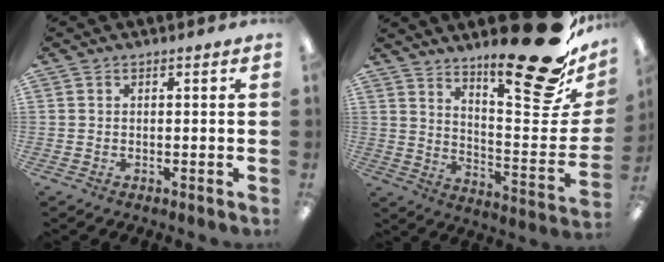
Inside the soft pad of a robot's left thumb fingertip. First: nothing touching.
{"total": 23.6, "force": [17.5, 5.8, 14.7], "torque": [-0.185, -0.135, 0.278]}